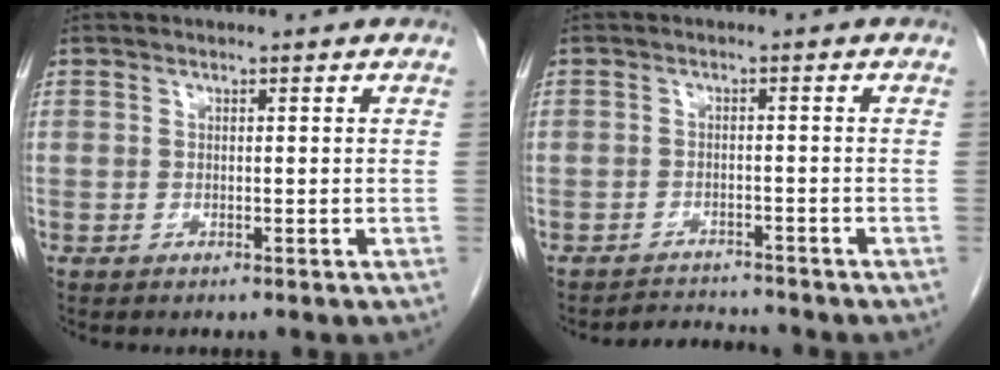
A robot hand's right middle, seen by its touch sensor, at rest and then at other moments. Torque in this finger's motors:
{"motor_torque": [0.07, 0.05, -0.22, -0.05]}